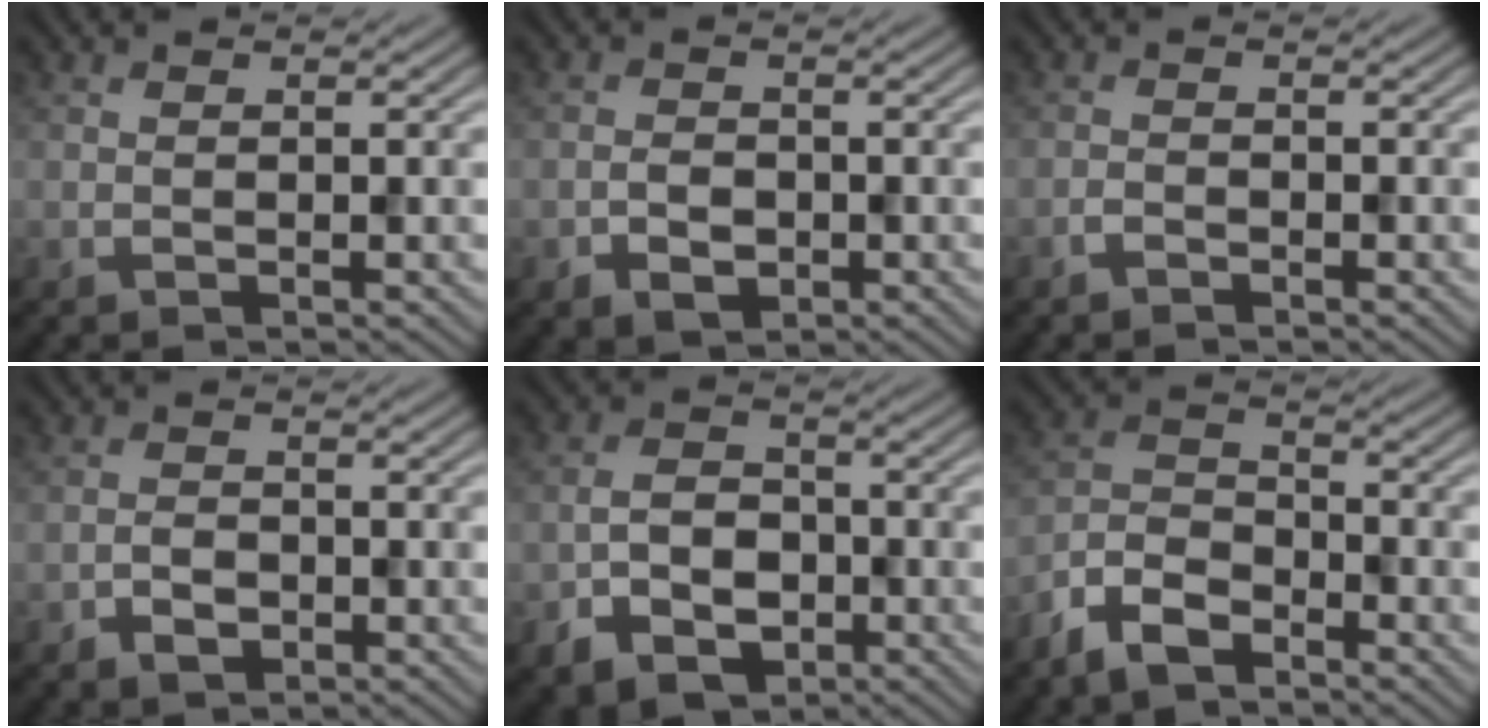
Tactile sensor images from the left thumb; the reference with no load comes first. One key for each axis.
{"total": 2.7, "fx": -1.1, "fy": 1.9, "fz": 1.6, "tx": -0.029, "ty": -0.004, "tz": -0.021}
{"total": 1.1, "fx": -1.0, "fy": 0.4, "fz": 0.5, "tx": -0.009, "ty": 0.001, "tz": -0.022}
{"total": 2.3, "fx": -1.2, "fy": 1.5, "fz": 1.3, "tx": -0.023, "ty": 0.000, "tz": -0.024}
{"total": 6.2, "fx": -2.8, "fy": 4.3, "fz": 3.5, "tx": -0.071, "ty": -0.007, "tz": -0.056}
{"total": 6.5, "fx": -4.8, "fy": 2.9, "fz": 3.3, "tx": -0.070, "ty": -0.003, "tz": -0.113}